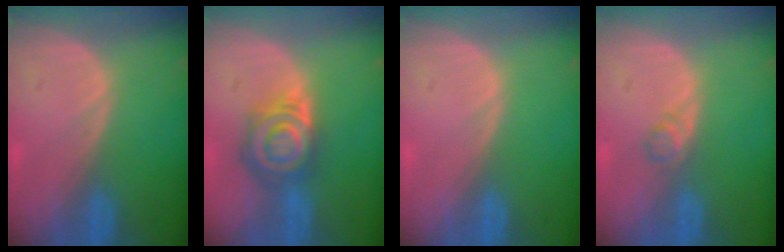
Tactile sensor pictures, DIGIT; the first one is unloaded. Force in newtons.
{"total": 7.8, "press": 7.0, "slide": 3.4}
{"total": 0.0}
{"total": 1.6, "press": 1.6, "slide": 0.2}